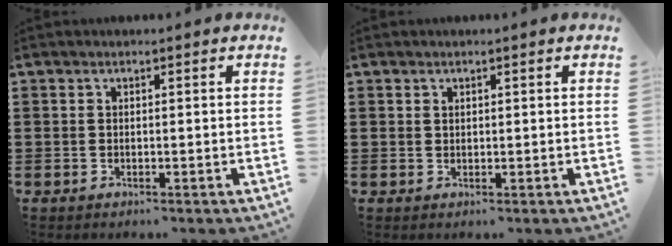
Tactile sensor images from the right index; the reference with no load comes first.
{"total": 0.8, "force": [0.6, 0.5, 0.1], "torque": [-0.005, 0.002, 0.012]}